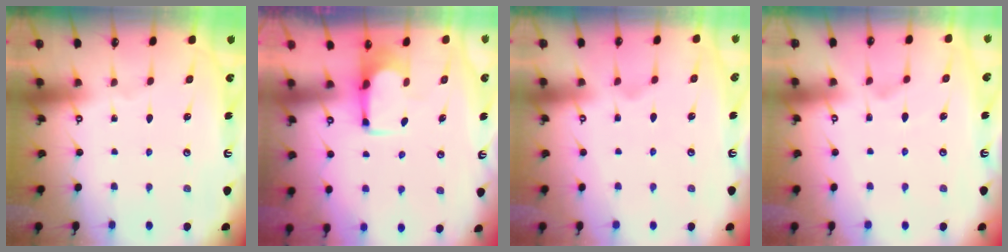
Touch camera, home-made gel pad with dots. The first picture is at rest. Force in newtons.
{"total": 1.8, "press": 1.6, "slide": 0.9}
{"total": 1.2, "press": 0.3, "slide": 1.1}
{"total": 1.2, "press": 0.2, "slide": 1.2}